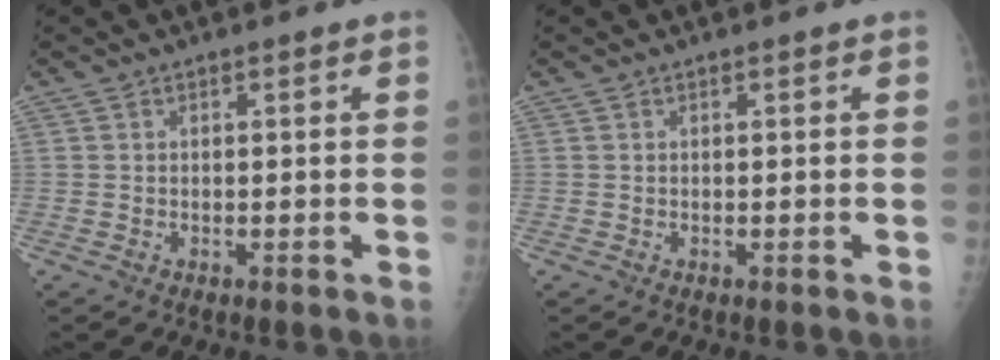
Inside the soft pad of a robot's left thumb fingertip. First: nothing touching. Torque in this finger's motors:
{"motor_torque": [0.00, 0.00, 0.00, 0.00, 0.00]}